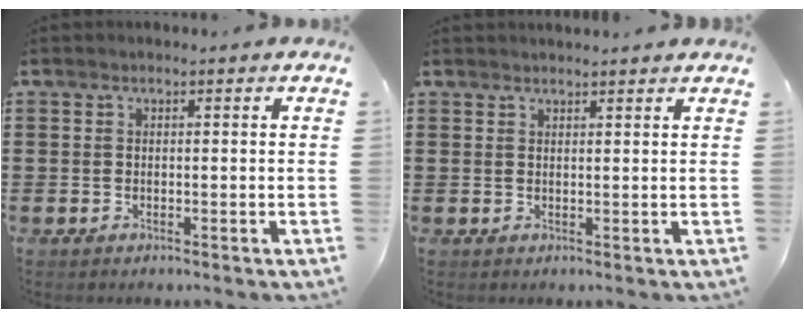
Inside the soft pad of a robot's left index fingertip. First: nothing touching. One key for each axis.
{"total": 1.3, "fx": 1.3, "fy": -0.1, "fz": 0.2, "tx": -0.006, "ty": -0.001, "tz": 0.026}